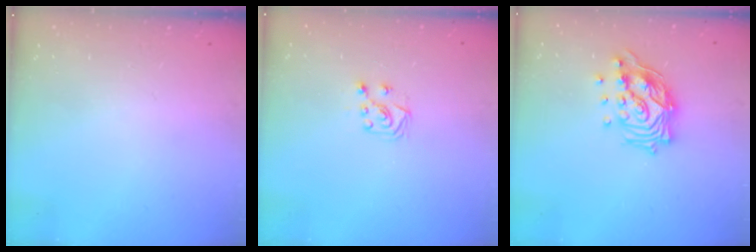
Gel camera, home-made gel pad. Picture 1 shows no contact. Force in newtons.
{"total": 7.3, "press": 7.2, "slide": 0.5}
{"total": 15.2, "press": 15.2, "slide": 1.1}